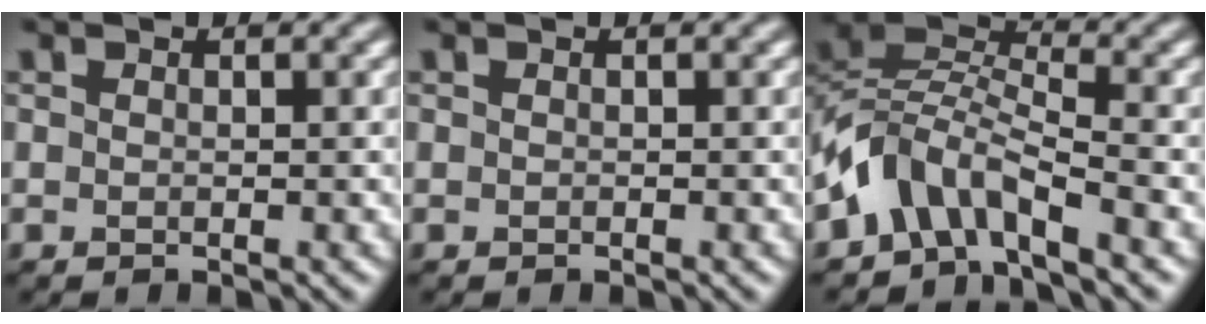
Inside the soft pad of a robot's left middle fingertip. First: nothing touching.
{"total": 0.0}
{"total": 4.9, "force": [-3.1, 2.5, 2.9], "torque": [-0.047, 0.008, -0.071]}